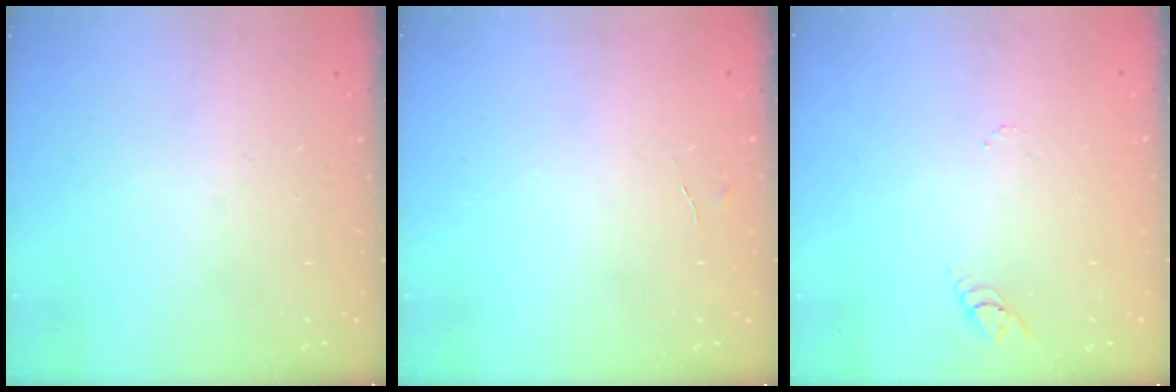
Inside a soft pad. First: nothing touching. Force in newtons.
{"total": 3.5, "press": 3.5, "slide": 0.4}
{"total": 2.7, "press": 2.7, "slide": 0.2}